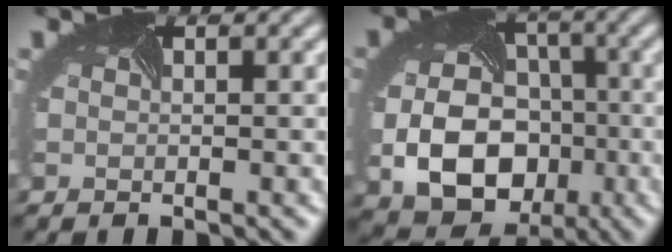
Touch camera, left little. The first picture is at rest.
{"total": 10.1, "force": [-2.4, 7.7, 5.9], "torque": [-0.101, -0.029, -0.038]}